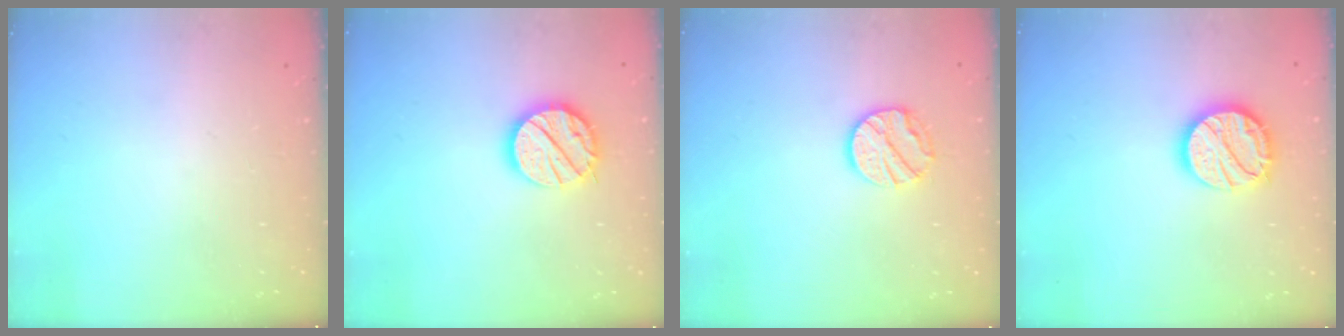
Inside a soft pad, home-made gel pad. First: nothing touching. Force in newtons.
{"total": 15.1, "press": 15.0, "slide": 1.3}
{"total": 10.6, "press": 10.6, "slide": 0.9}
{"total": 15.0, "press": 15.0, "slide": 1.2}